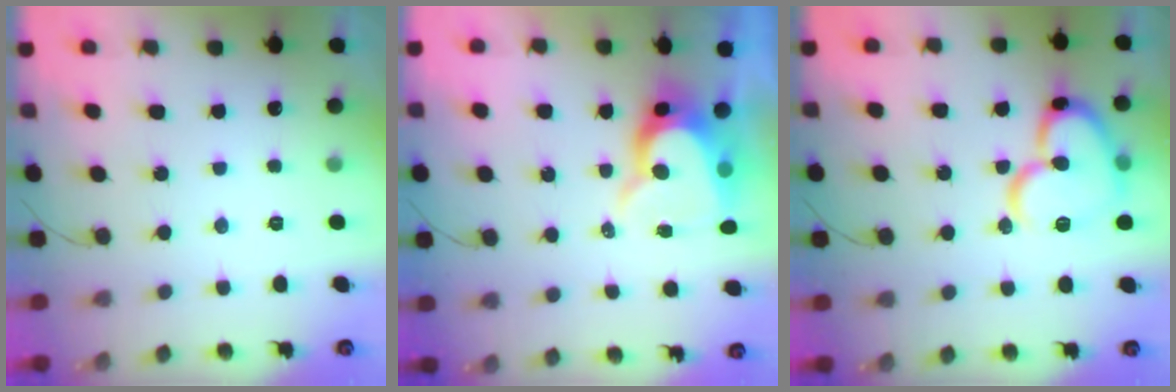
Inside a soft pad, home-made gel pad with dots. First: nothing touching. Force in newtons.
{"total": 9.4, "press": 9.4, "slide": 0.9}
{"total": 18.4, "press": 18.4, "slide": 1.6}